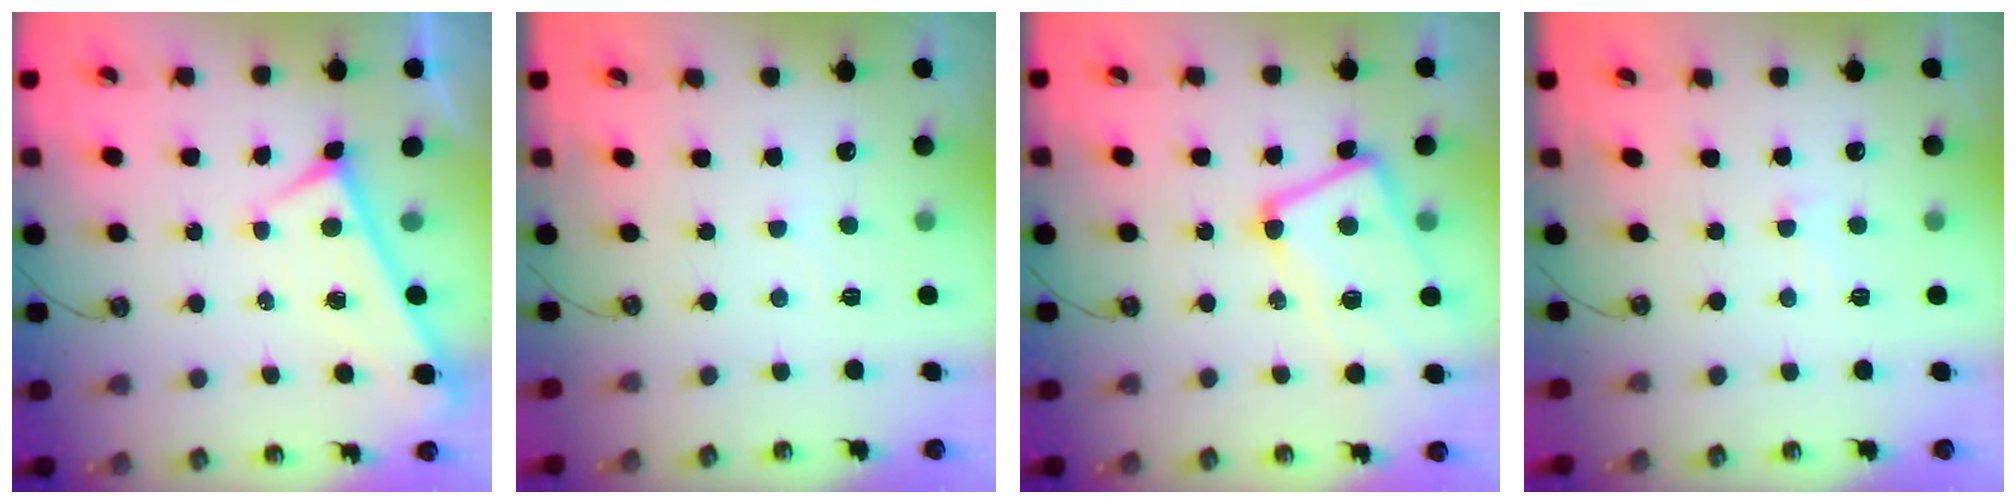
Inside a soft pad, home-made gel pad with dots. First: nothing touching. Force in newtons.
{"total": 6.1, "press": 6.1, "slide": 0.3}
{"total": 7.5, "press": 7.4, "slide": 1.3}
{"total": 0.7, "press": 0.1, "slide": 0.7}